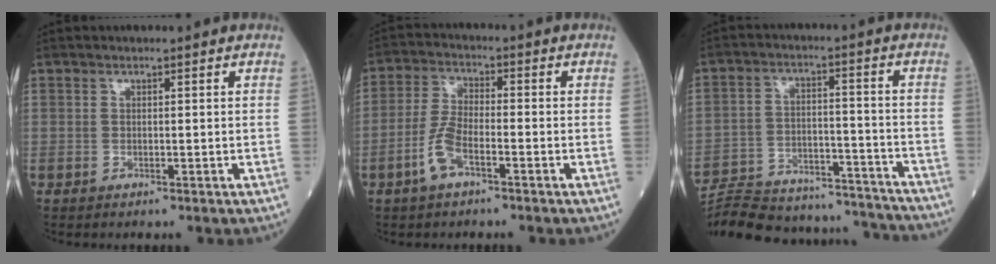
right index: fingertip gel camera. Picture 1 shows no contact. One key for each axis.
{"total": 5.6, "fx": -2.8, "fy": 1.8, "fz": 4.5, "tx": -0.102, "ty": 0.003, "tz": -0.059}
{"total": 24.2, "fx": -23.0, "fy": 4.2, "fz": 6.3, "tx": -0.120, "ty": 0.003, "tz": -0.323}